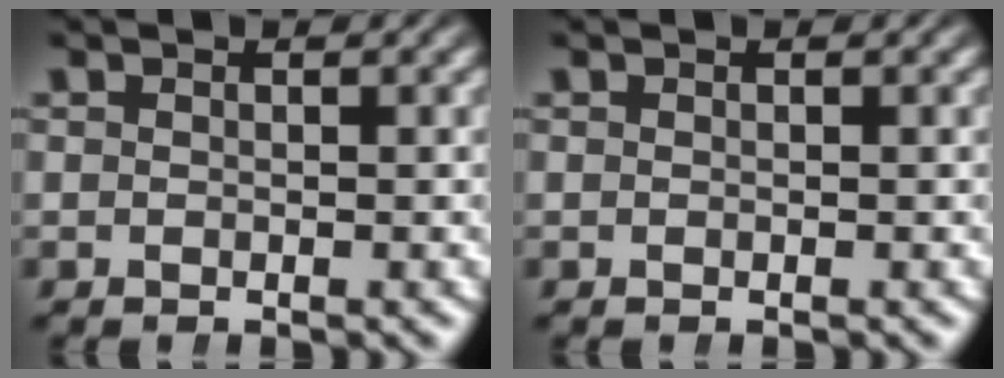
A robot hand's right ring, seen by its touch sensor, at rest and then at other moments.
{"total": 0.0}